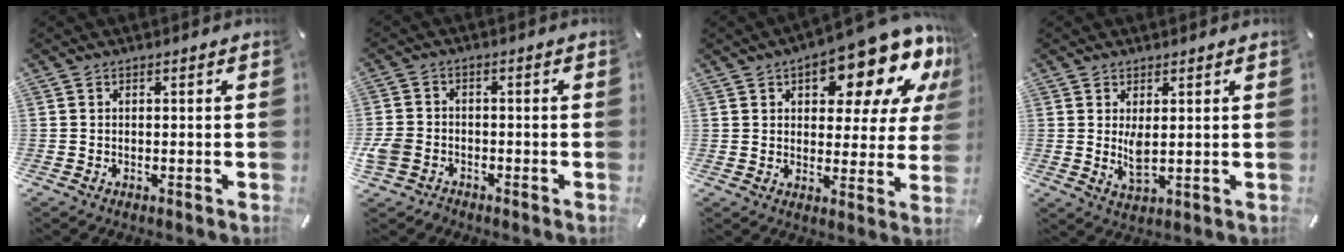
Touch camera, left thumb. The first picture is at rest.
{"total": 4.9, "force": [-2.5, 3.8, 1.6], "torque": [-0.040, 0.013, -0.047]}
{"total": 16.6, "force": [11.3, 6.7, 10.2], "torque": [-0.135, -0.086, 0.185]}
{"total": 4.4, "force": [1.1, 1.6, 3.9], "torque": [-0.069, -0.011, 0.016]}